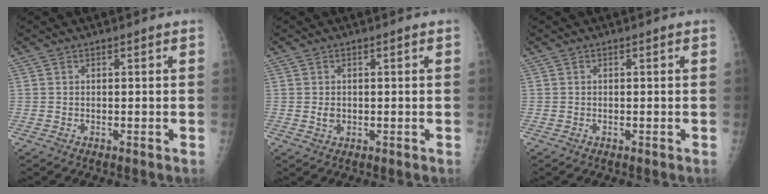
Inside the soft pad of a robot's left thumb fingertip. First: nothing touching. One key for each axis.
{"total": 1.6, "fx": 0.0, "fy": 1.3, "fz": 0.9, "tx": -0.012, "ty": -0.001, "tz": 0.005}
{"total": 0.0}